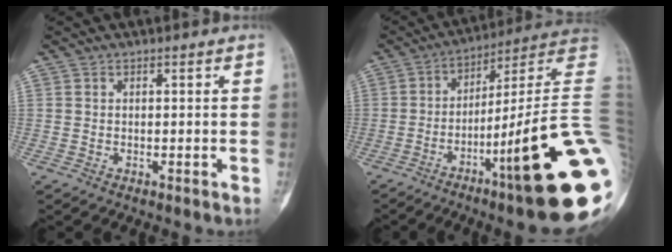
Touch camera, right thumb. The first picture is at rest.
{"total": 25.4, "force": [-6.4, 2.4, 24.4], "torque": [-0.283, 0.023, -0.098]}